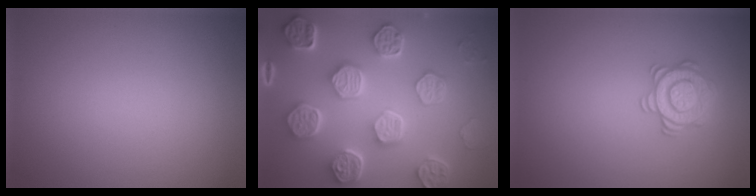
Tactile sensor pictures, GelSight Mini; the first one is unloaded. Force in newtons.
{"total": 8.5, "press": 6.5, "slide": 5.5}
{"total": 2.9, "press": 2.9, "slide": 0.1}